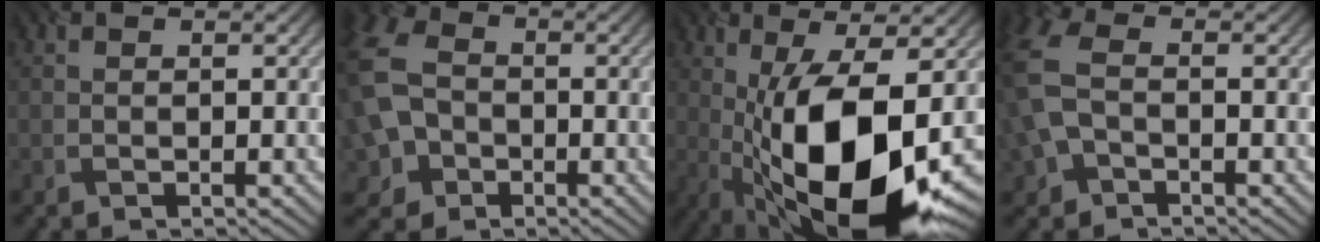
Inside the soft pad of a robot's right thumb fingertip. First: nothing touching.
{"total": 12.2, "force": [-2.4, 9.6, 7.1], "torque": [-0.203, -0.027, -0.050]}
{"total": 16.6, "force": [-2.8, 6.4, 15.1], "torque": [-0.277, -0.013, -0.044]}
{"total": 8.5, "force": [-1.4, 5.8, 6.0], "torque": [-0.182, 0.004, -0.036]}